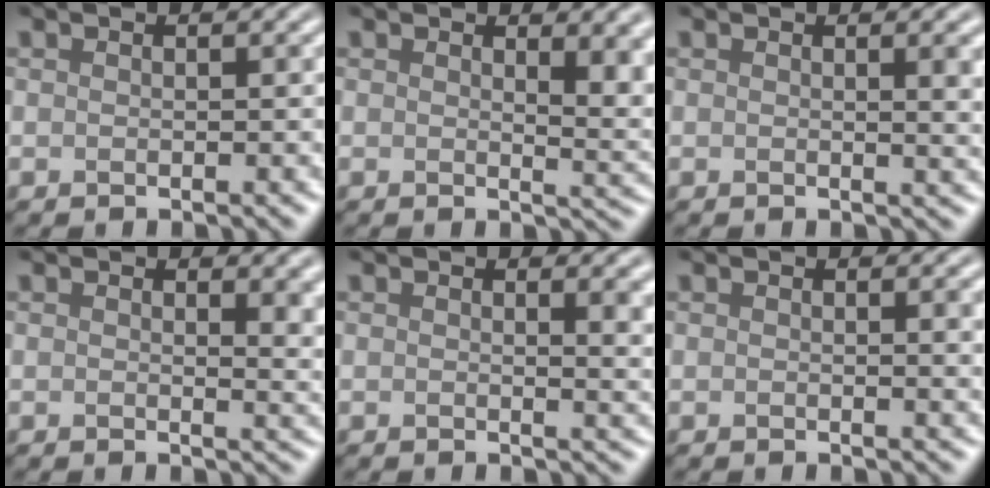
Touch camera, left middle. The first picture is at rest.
{"total": 4.7, "force": [1.6, 2.1, 3.9], "torque": [-0.045, -0.008, 0.031]}
{"total": 2.8, "force": [0.7, 0.9, 2.6], "torque": [-0.025, -0.001, 0.009]}
{"total": 3.8, "force": [1.4, 1.8, 3.0], "torque": [-0.025, -0.005, 0.022]}
{"total": 3.1, "force": [1.2, 1.3, 2.6], "torque": [-0.019, 0.000, 0.015]}
{"total": 1.6, "force": [0.6, 0.4, 1.4], "torque": [-0.013, -0.001, 0.009]}